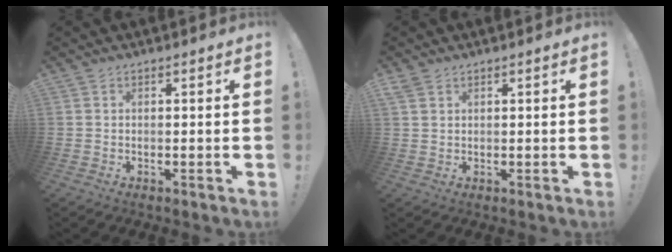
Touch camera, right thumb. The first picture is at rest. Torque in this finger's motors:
{"motor_torque": [-0.40, 0.59, 0.85, 0.08, 0.13]}